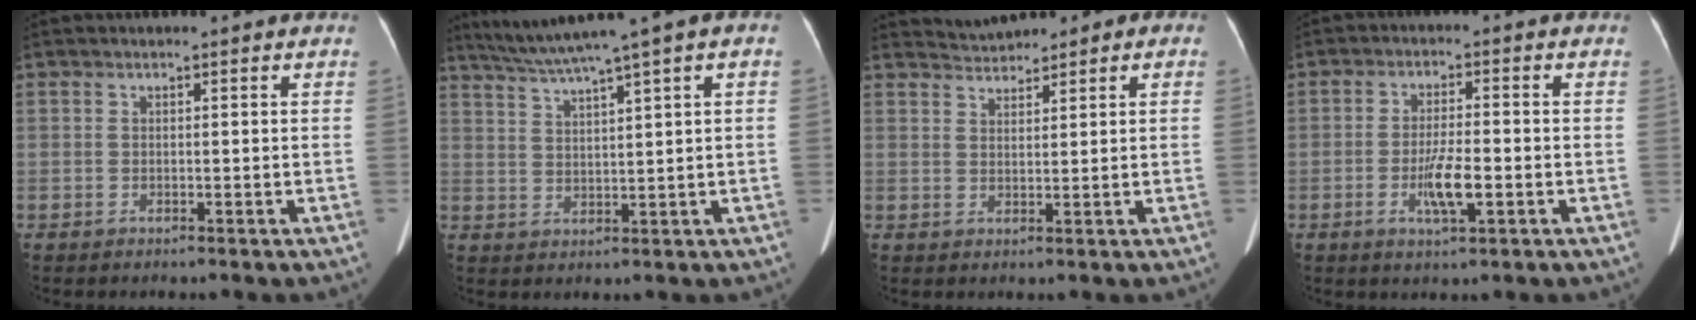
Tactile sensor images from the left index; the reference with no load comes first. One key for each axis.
{"total": 8.1, "fx": 5.4, "fy": -0.9, "fz": 5.9, "tx": -0.101, "ty": 0.028, "tz": 0.097}
{"total": 2.8, "fx": 2.5, "fy": 1.2, "fz": 0.4, "tx": -0.007, "ty": 0.024, "tz": 0.047}
{"total": 5.6, "fx": -1.7, "fy": 0.9, "fz": 5.2, "tx": -0.102, "ty": -0.006, "tz": -0.030}